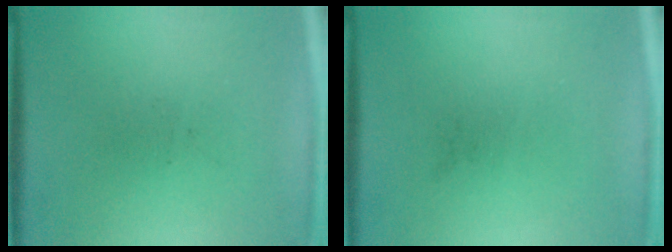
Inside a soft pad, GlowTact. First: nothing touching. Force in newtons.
{"total": 0.0}